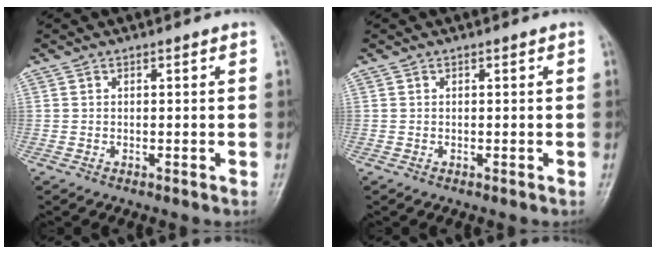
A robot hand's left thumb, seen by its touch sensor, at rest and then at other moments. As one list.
[{"total": 0.0}]